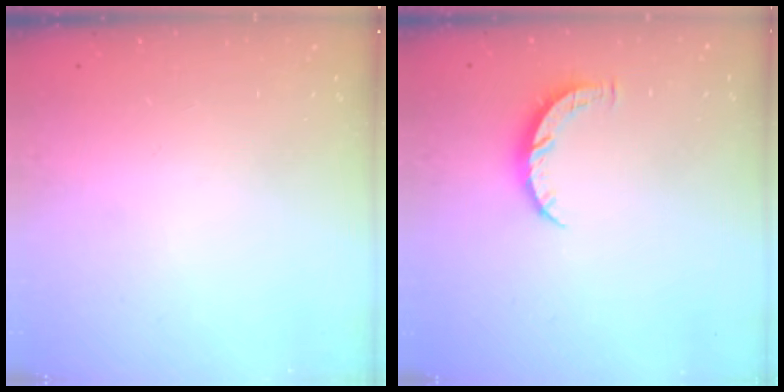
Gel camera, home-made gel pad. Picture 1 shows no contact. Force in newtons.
{"total": 5.2, "press": 5.2, "slide": 0.5}